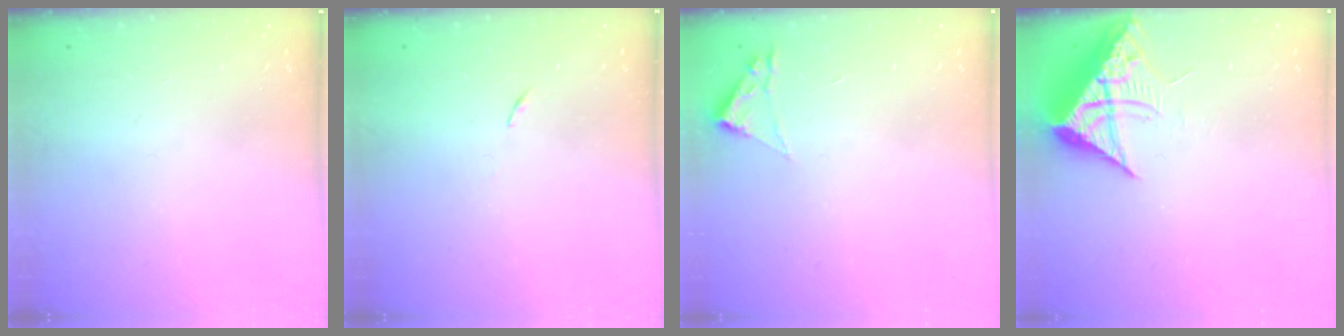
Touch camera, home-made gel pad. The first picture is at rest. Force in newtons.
{"total": 3.7, "press": 3.6, "slide": 0.7}
{"total": 1.8, "press": 1.8, "slide": 0.2}
{"total": 9.7, "press": 9.7, "slide": 1.0}